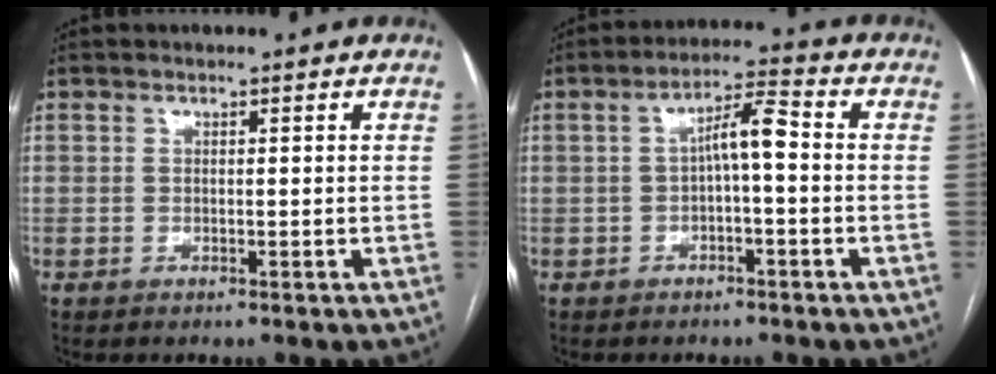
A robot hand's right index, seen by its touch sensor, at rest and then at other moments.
{"total": 5.4, "force": [-0.3, 0.9, 5.3], "torque": [-0.086, 0.024, -0.005]}